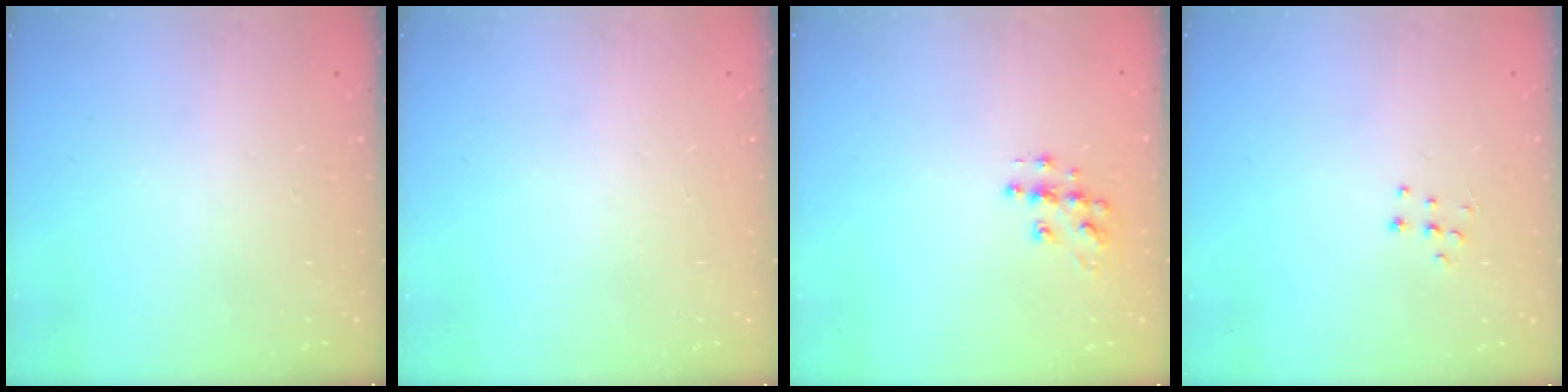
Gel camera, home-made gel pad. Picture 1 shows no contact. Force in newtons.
{"total": 0.0}
{"total": 8.7, "press": 8.7, "slide": 0.5}
{"total": 3.7, "press": 3.7, "slide": 0.2}